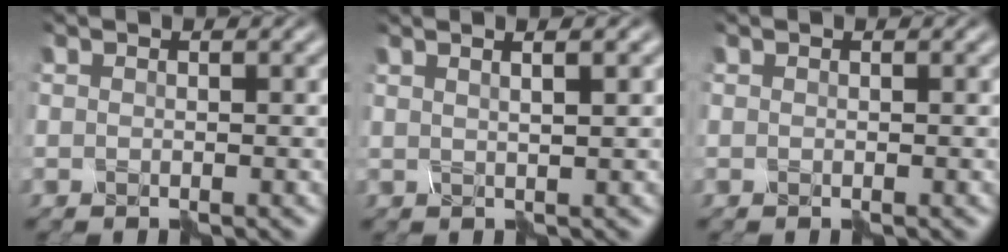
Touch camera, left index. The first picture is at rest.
{"total": 4.7, "force": [2.5, 2.1, 3.5], "torque": [-0.022, 0.037, 0.000]}
{"total": 0.0}